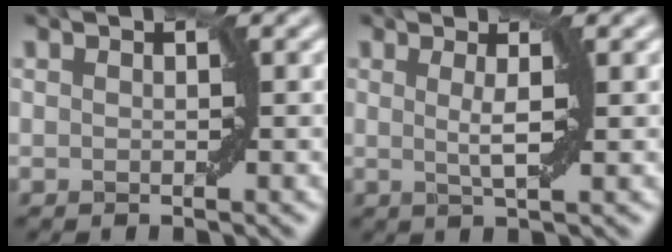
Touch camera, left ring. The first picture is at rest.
{"total": 2.3, "force": [0.5, 0.3, 2.2], "torque": [-0.038, -0.002, 0.008]}